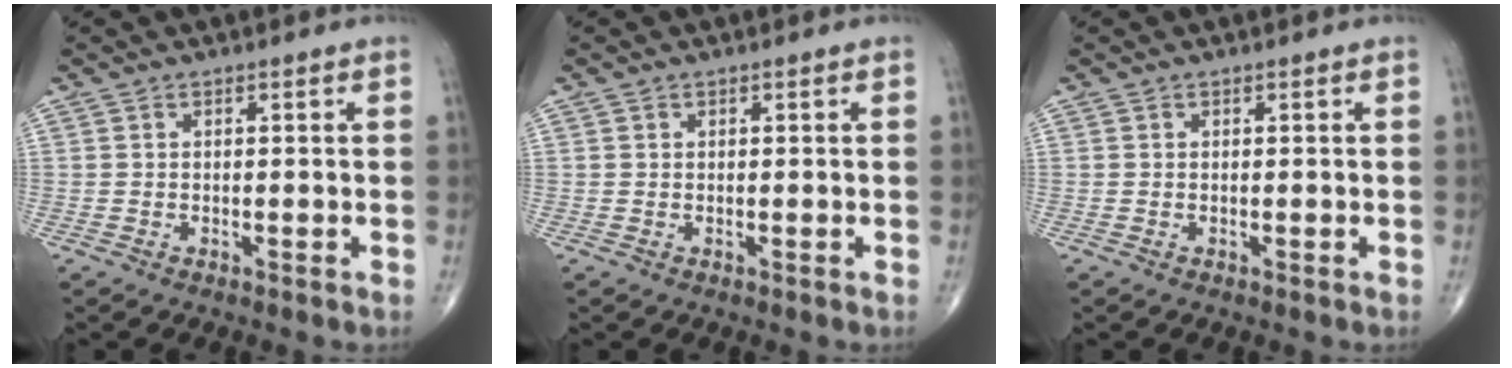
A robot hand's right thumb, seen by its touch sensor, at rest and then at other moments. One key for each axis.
{"total": 0.0}
{"total": 0.0}